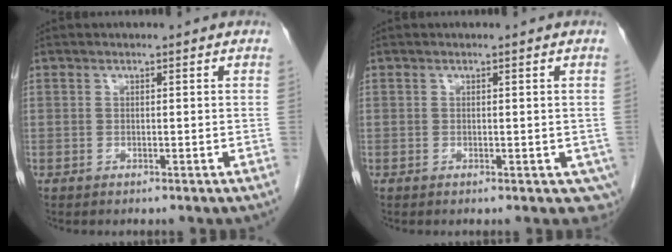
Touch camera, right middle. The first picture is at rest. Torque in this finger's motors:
{"motor_torque": [0.61, 0.02, 0.03, 0.02]}